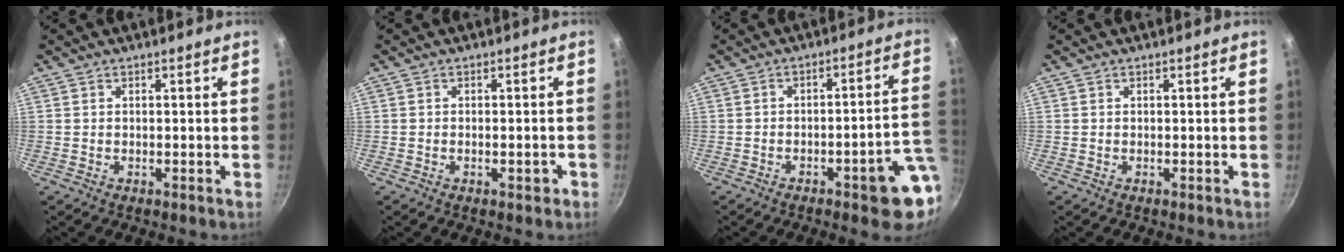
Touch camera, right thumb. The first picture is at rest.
{"total": 1.9, "force": [-0.9, 0.9, 1.5], "torque": [-0.012, 0.007, -0.013]}
{"total": 11.2, "force": [-3.8, 2.8, 10.2], "torque": [-0.097, 0.033, -0.045]}
{"total": 0.0}